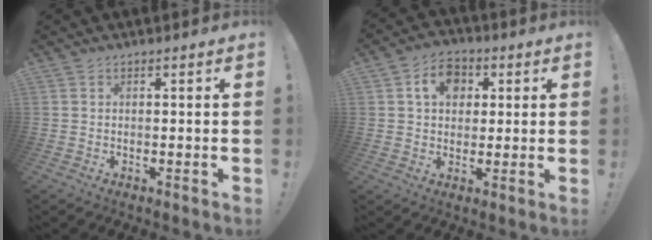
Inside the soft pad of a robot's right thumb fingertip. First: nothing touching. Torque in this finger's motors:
{"motor_torque": [1.29, 1.24, 0.05, -0.03, 0.00]}